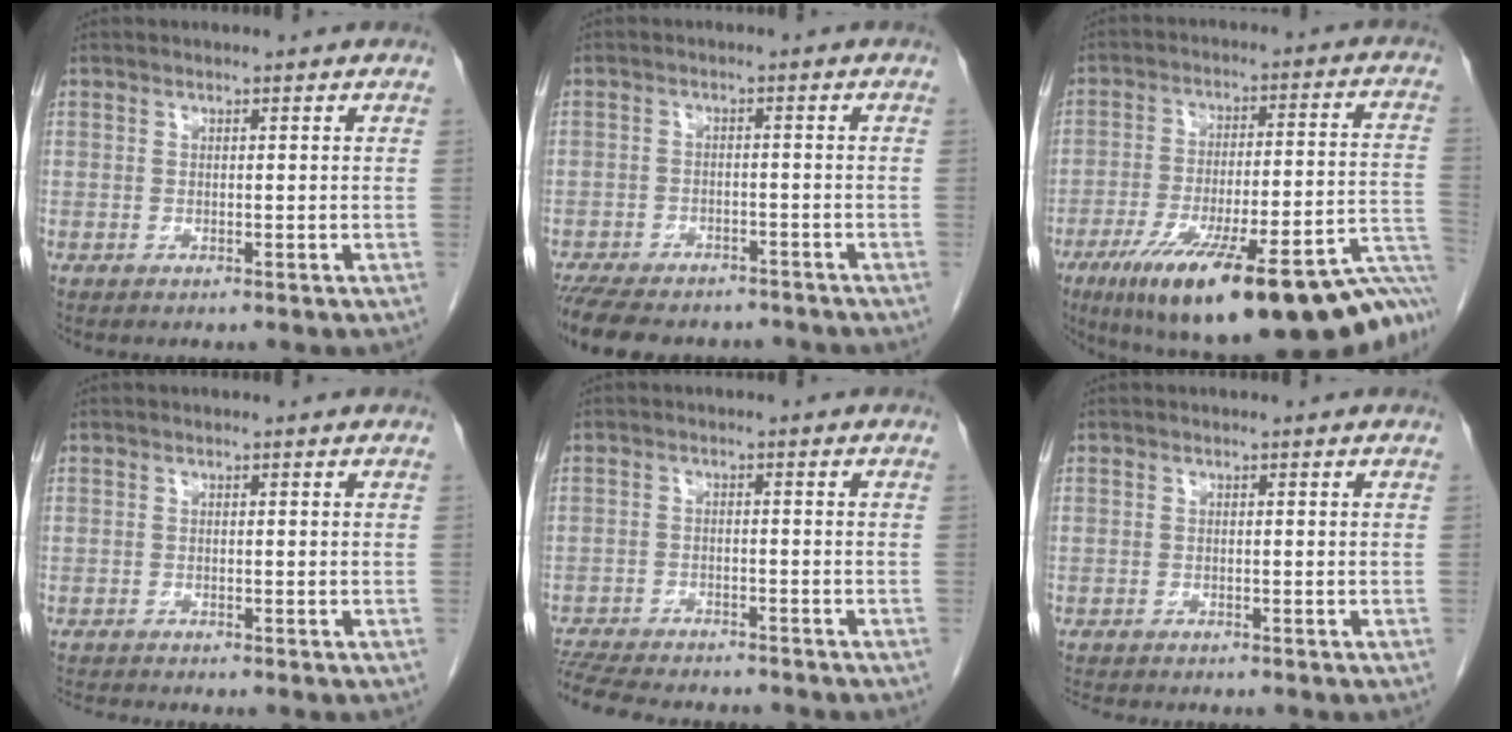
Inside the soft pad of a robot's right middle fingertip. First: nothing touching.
{"total": 14.8, "force": [-12.2, 5.7, 5.9], "torque": [-0.145, -0.012, -0.168]}
{"total": 28.5, "force": [-19.0, 3.1, 20.9], "torque": [-0.230, -0.008, -0.280]}
{"total": 1.9, "force": [-1.8, -0.7, 0.0], "torque": [-0.008, -0.012, -0.035]}
{"total": 13.6, "force": [-12.2, 2.9, 5.4], "torque": [-0.121, -0.014, -0.179]}
{"total": 4.2, "force": [-3.9, 0.7, 1.5], "torque": [-0.025, -0.011, -0.059]}